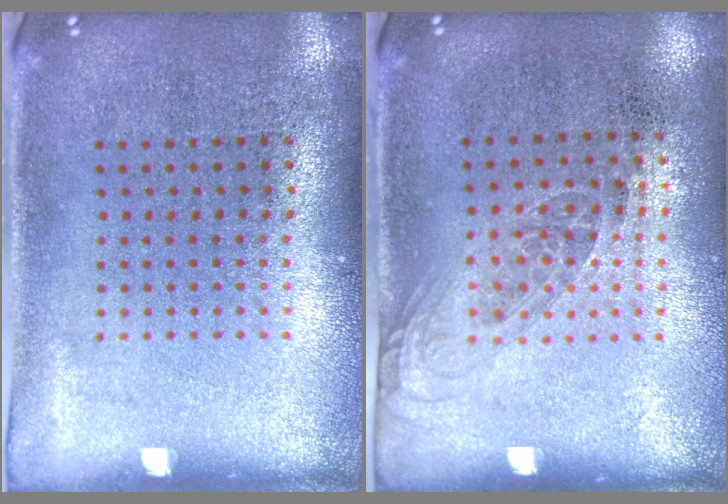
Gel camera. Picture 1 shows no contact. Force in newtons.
{"total": 1.1, "press": 0.8, "slide": 0.7}